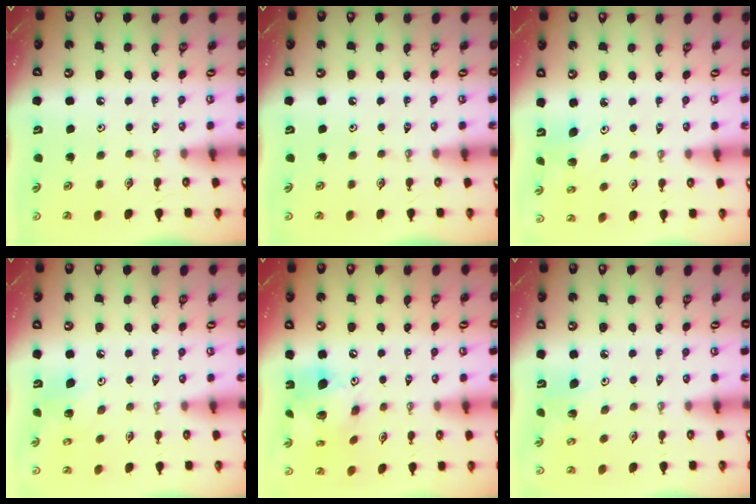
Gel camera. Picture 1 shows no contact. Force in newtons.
{"total": 0.0}
{"total": 3.5, "press": 3.5, "slide": 0.3}
{"total": 6.9, "press": 6.8, "slide": 1.4}
{"total": 15.6, "press": 15.6, "slide": 1.5}
{"total": 5.0, "press": 4.5, "slide": 2.2}